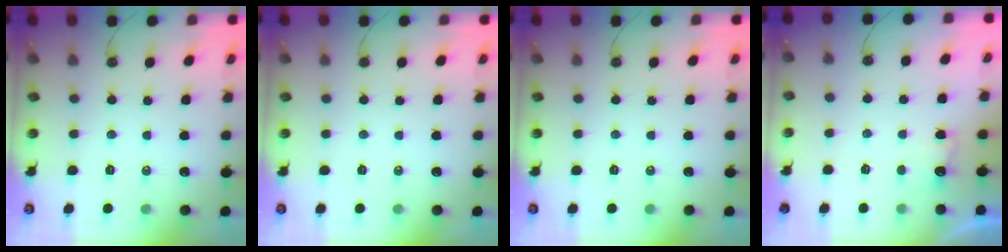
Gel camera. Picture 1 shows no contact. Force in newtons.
{"total": 0.0}
{"total": 0.0}
{"total": 2.4, "press": 2.2, "slide": 0.9}